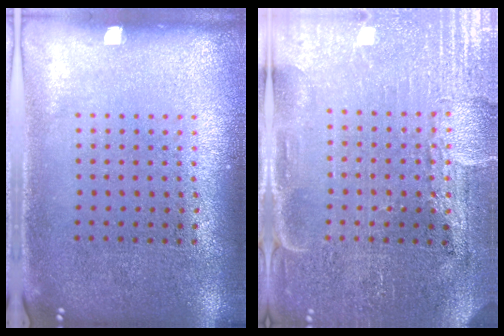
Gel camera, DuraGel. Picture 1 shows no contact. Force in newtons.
{"total": 4.0, "press": 3.8, "slide": 1.4}